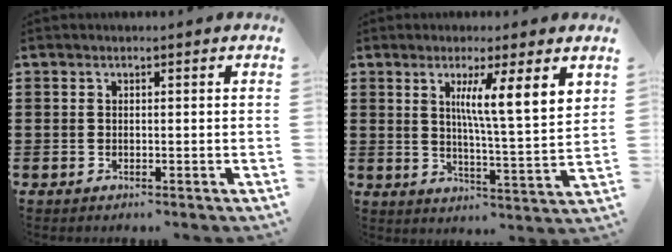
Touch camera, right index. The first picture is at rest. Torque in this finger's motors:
{"motor_torque": [0.79, 0.48, 0.73, 0.14]}